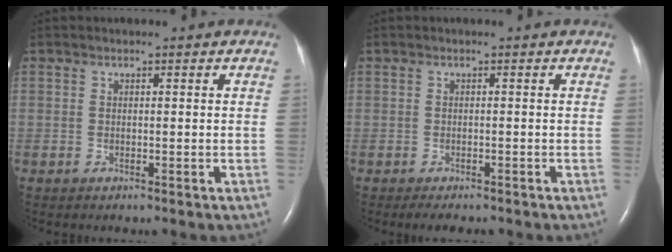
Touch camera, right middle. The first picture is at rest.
{"total": 3.4, "force": [-2.8, 1.1, 1.5], "torque": [-0.019, -0.007, -0.033]}